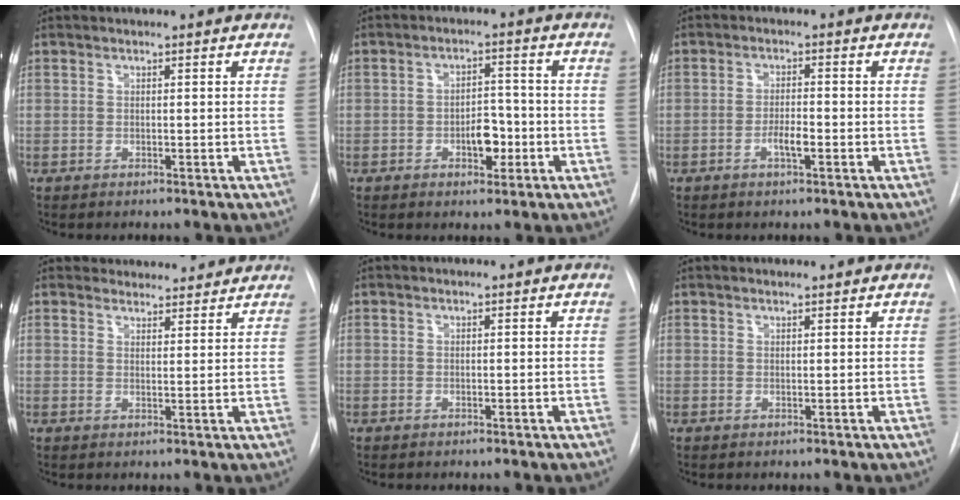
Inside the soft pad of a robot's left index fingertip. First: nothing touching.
{"total": 4.5, "force": [-1.6, 2.3, 3.6], "torque": [-0.047, 0.007, -0.021]}
{"total": 2.7, "force": [-1.1, 0.6, 2.3], "torque": [-0.040, 0.002, -0.021]}
{"total": 8.2, "force": [7.8, 2.5, 0.5], "torque": [0.013, 0.019, 0.088]}
{"total": 0.0}
{"total": 1.6, "force": [1.5, 0.2, 0.1], "torque": [-0.008, 0.013, 0.026]}